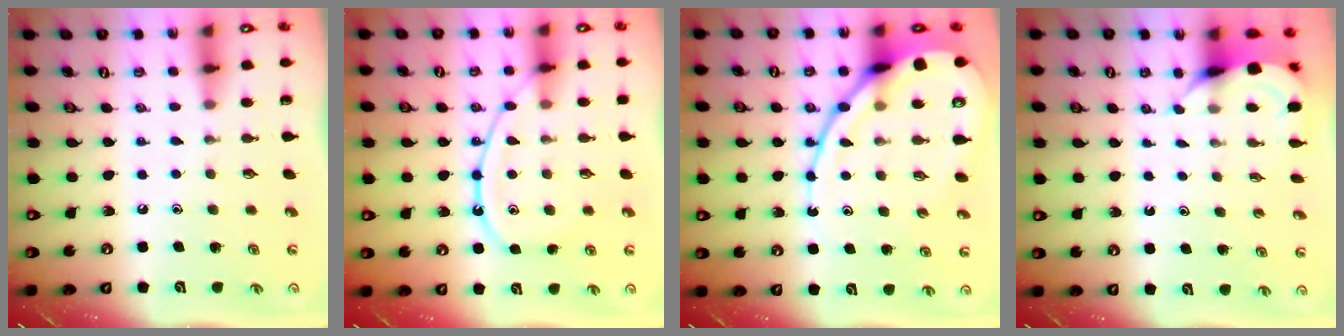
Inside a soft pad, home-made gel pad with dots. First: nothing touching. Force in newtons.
{"total": 13.3, "press": 13.2, "slide": 1.3}
{"total": 14.2, "press": 14.1, "slide": 1.0}
{"total": 5.0, "press": 4.9, "slide": 0.5}